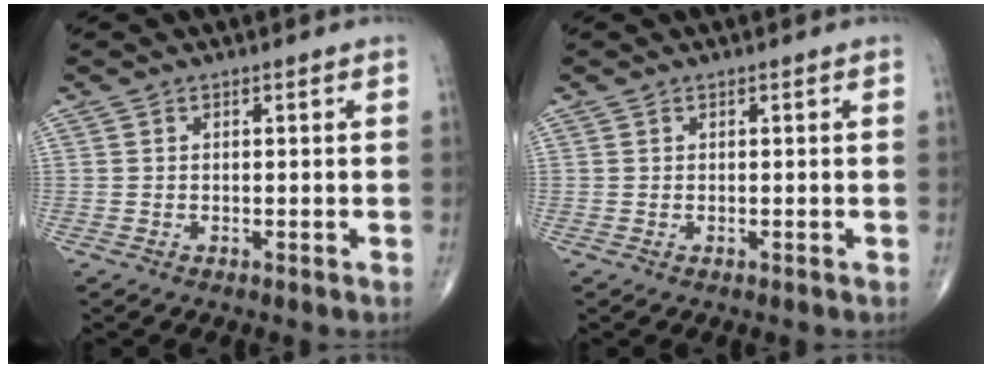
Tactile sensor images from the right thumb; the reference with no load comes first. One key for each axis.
{"total": 0.0}